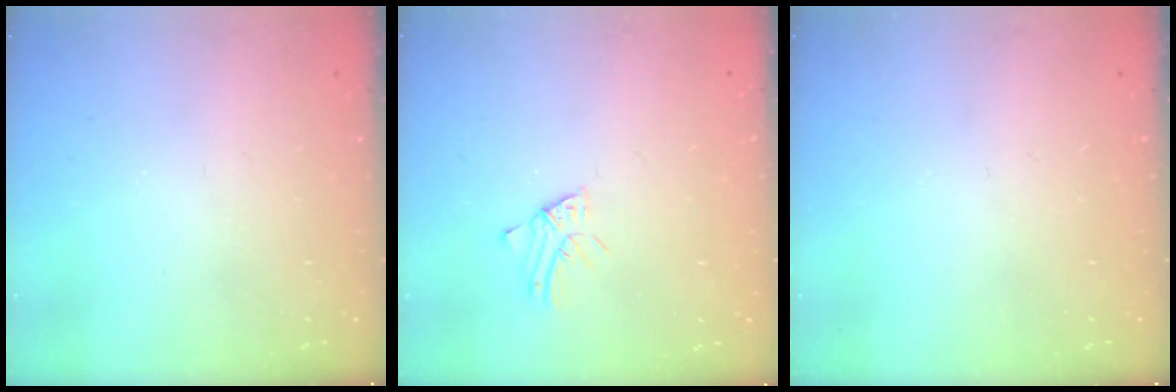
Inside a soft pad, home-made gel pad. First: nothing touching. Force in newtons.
{"total": 1.6, "press": 1.6, "slide": 0.1}
{"total": 0.0}